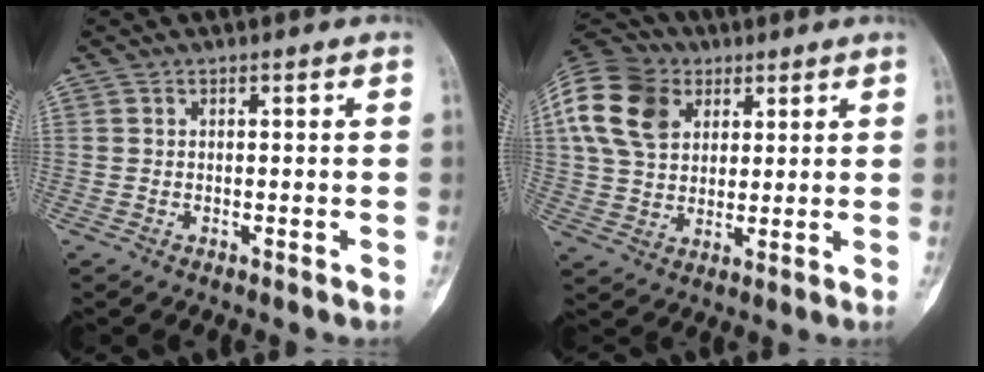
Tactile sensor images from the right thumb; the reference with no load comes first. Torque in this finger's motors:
{"motor_torque": [1.04, 1.59, 0.62, -0.31, 0.14]}